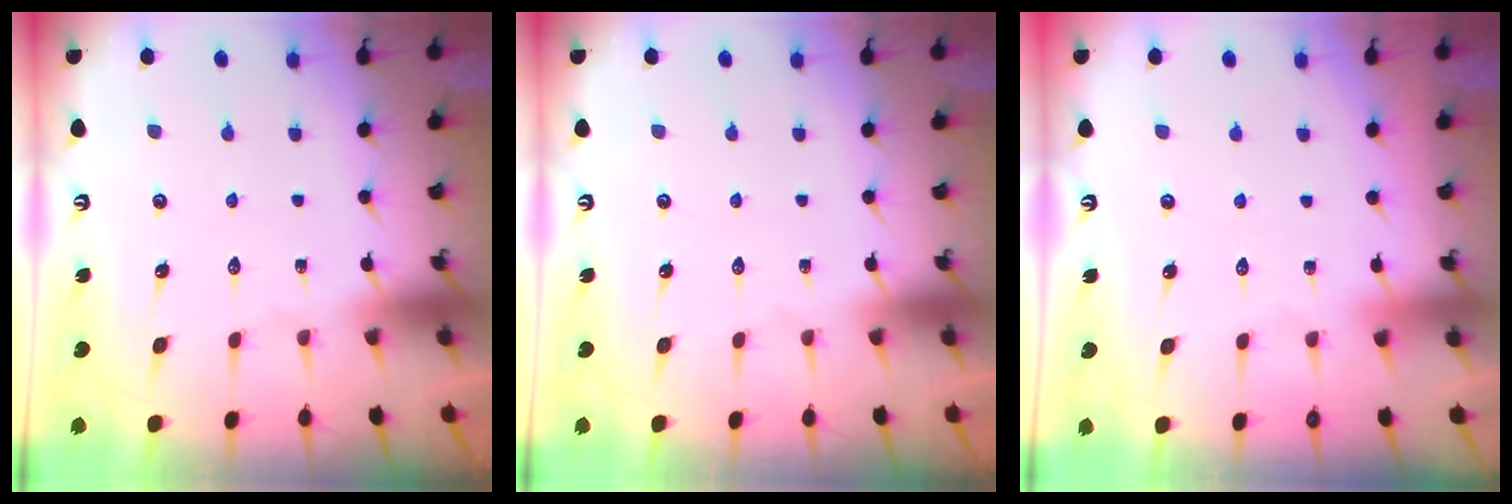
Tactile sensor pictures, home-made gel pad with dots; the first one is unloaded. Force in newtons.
{"total": 0.0}
{"total": 3.4, "press": 3.4, "slide": 0.5}